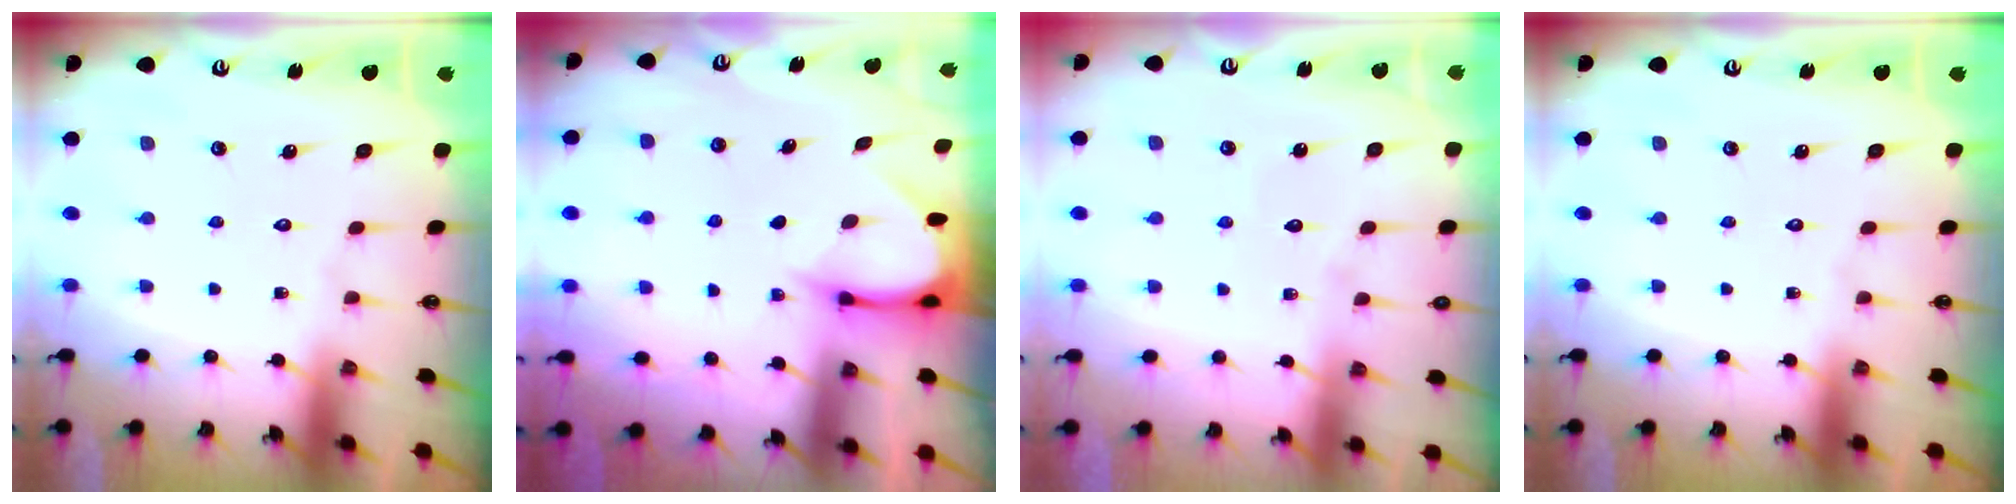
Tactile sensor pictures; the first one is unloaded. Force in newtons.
{"total": 3.7, "press": 3.7, "slide": 0.3}
{"total": 4.8, "press": 4.8, "slide": 0.5}
{"total": 0.0}